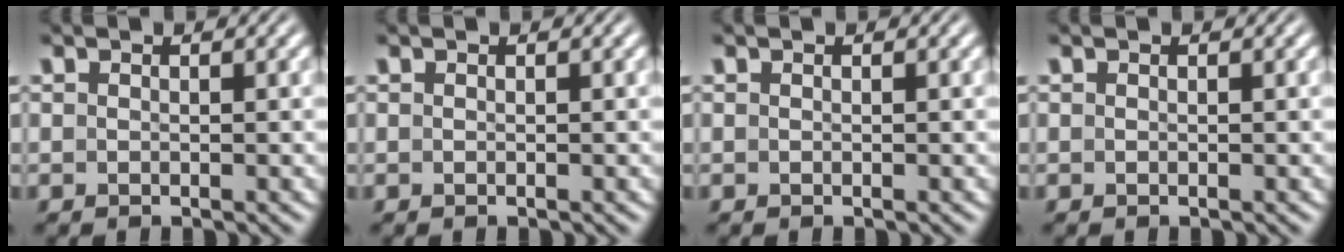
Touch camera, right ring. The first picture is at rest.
{"total": 0.0}
{"total": 0.0}
{"total": 0.0}